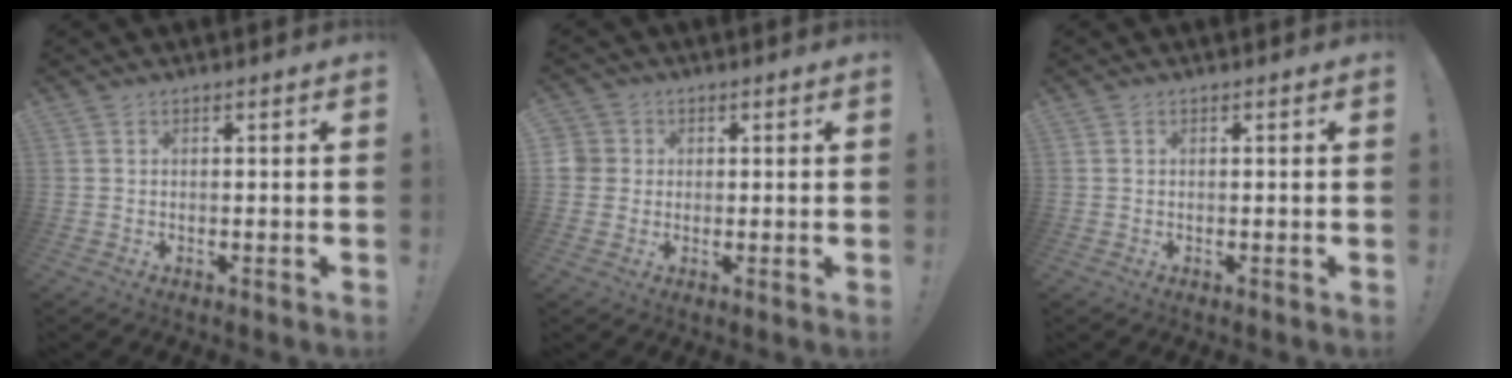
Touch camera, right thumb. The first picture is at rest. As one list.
[{"total": 4.1, "force": [0.6, 3.9, 1.0], "torque": [-0.019, -0.002, 0.009]}, {"total": 0.0}]